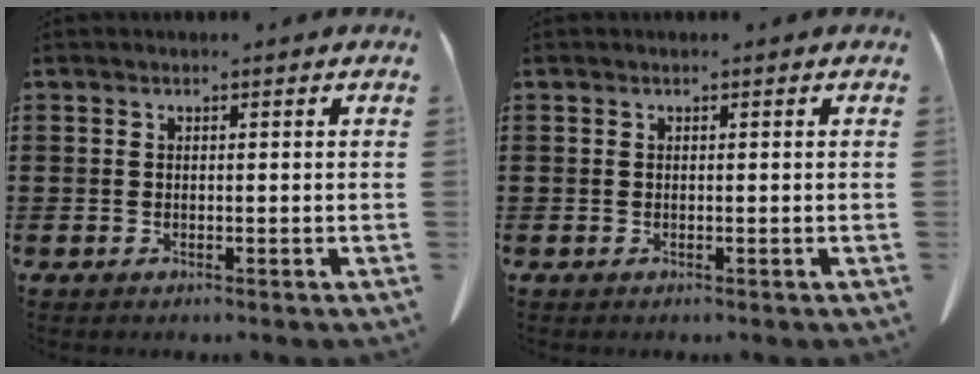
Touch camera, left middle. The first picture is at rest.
{"total": 0.0}